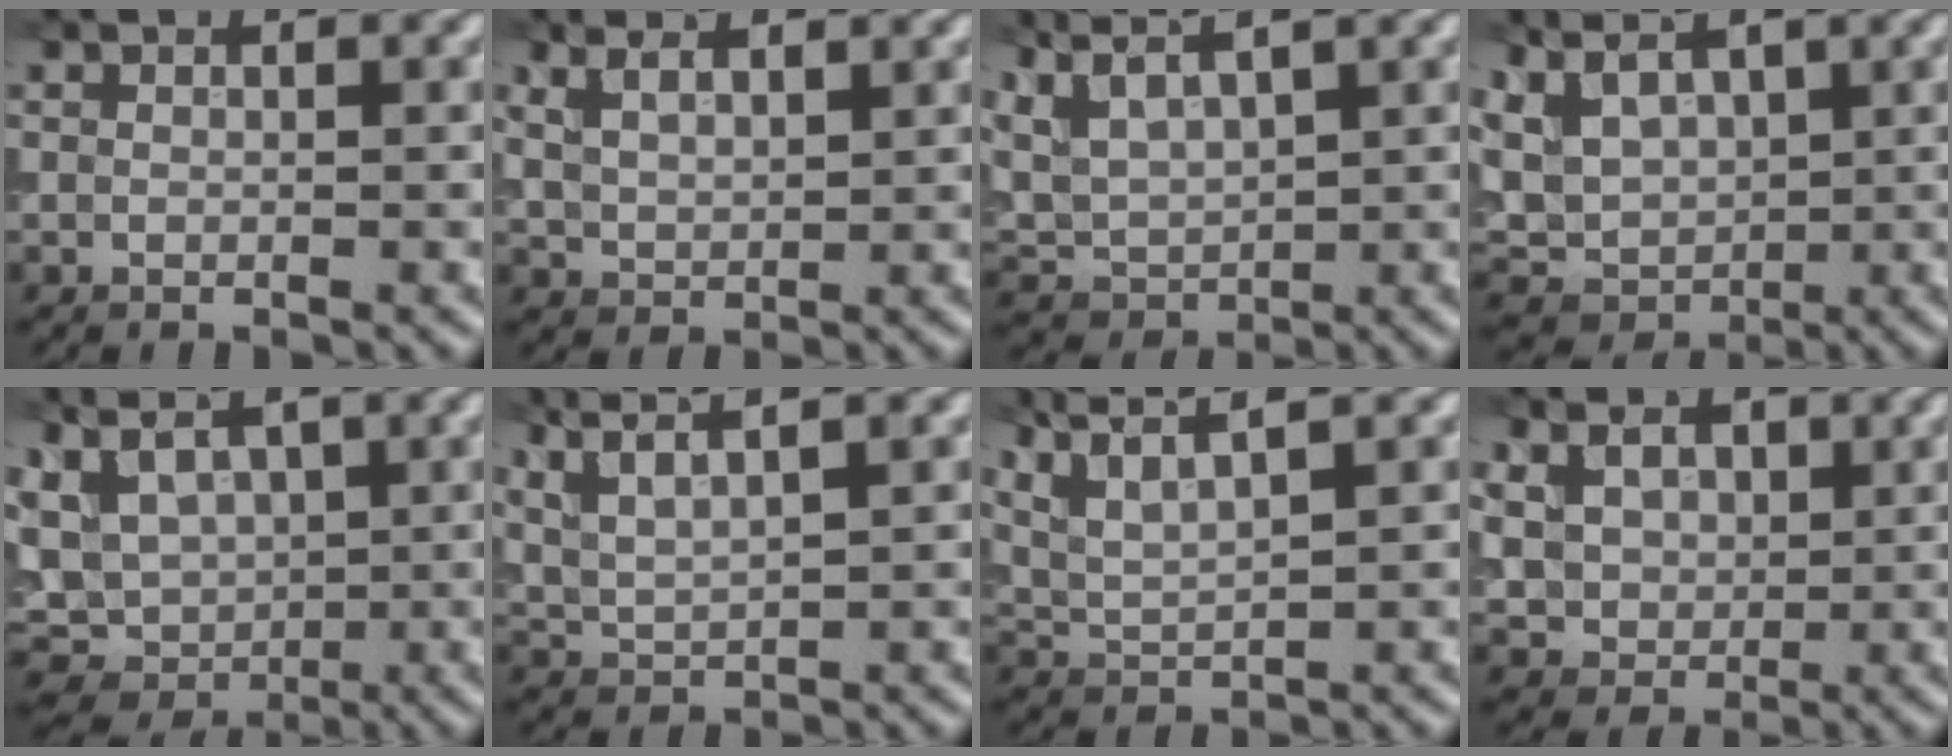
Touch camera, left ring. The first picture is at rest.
{"total": 3.6, "force": [2.5, 1.7, 2.1], "torque": [-0.043, 0.016, 0.039]}
{"total": 4.6, "force": [3.4, 1.6, 2.6], "torque": [-0.069, 0.011, 0.069]}
{"total": 5.3, "force": [2.5, 3.4, 3.2], "torque": [-0.075, 0.005, 0.041]}
{"total": 7.9, "force": [1.7, 5.7, 5.1], "torque": [-0.097, 0.008, 0.045]}
{"total": 5.4, "force": [3.9, 1.4, 3.5], "torque": [-0.077, 0.025, 0.059]}
{"total": 7.0, "force": [5.1, 1.8, 4.4], "torque": [-0.090, 0.031, 0.069]}
{"total": 4.1, "force": [1.6, 3.4, 1.6], "torque": [-0.061, -0.010, 0.031]}